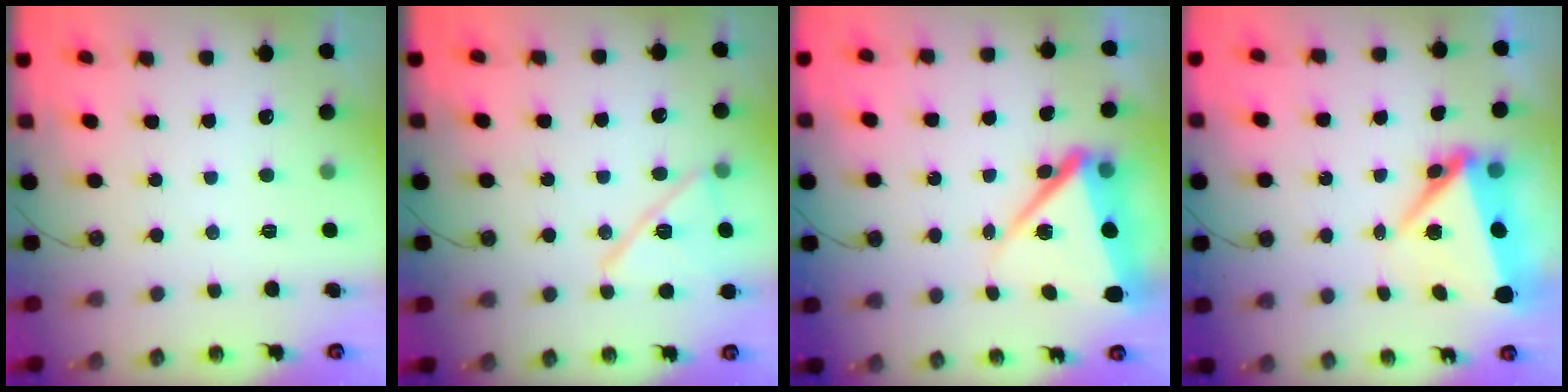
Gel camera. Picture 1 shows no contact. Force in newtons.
{"total": 13.9, "press": 13.9, "slide": 0.3}
{"total": 11.8, "press": 11.8, "slide": 1.2}
{"total": 8.1, "press": 7.9, "slide": 1.8}